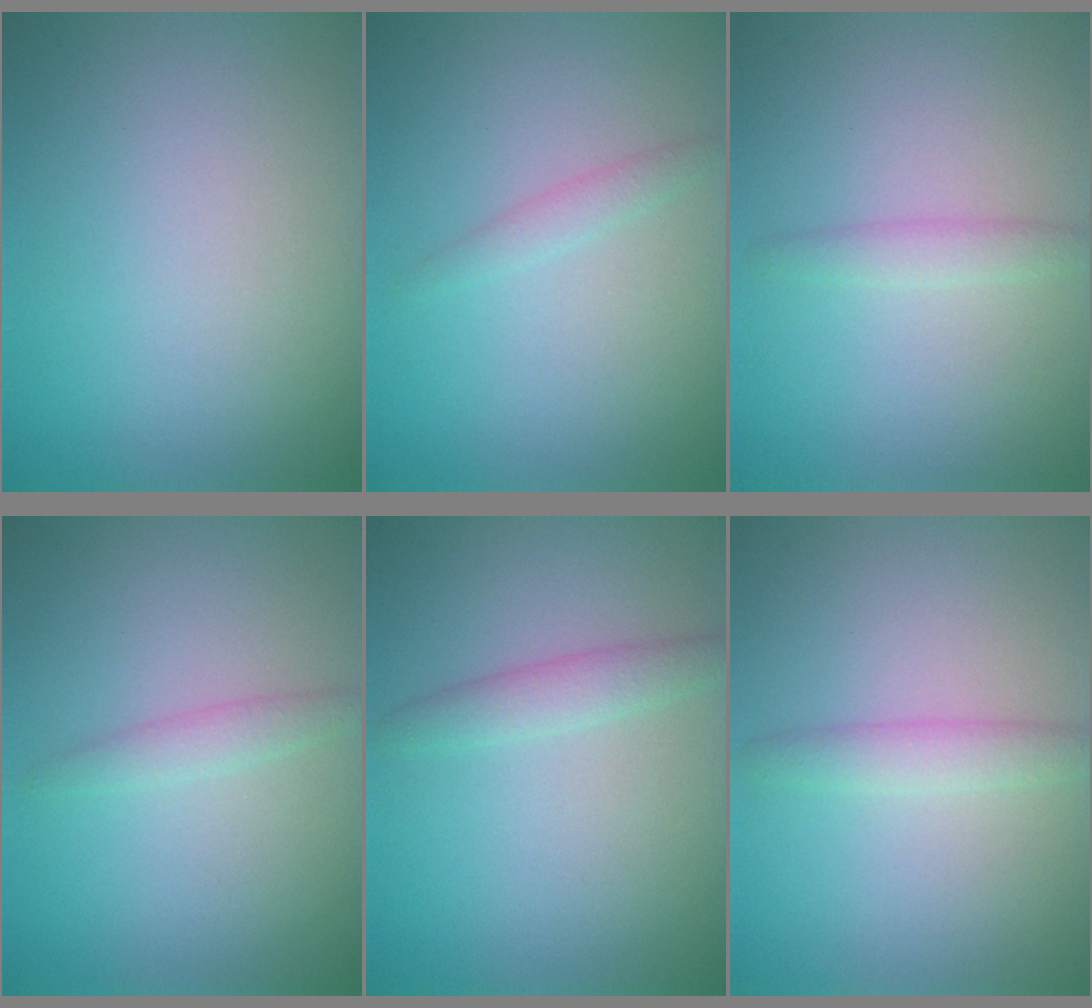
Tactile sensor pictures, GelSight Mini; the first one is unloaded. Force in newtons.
{"total": 1.1, "press": 1.1, "slide": 0.0}
{"total": 1.4, "press": 1.4, "slide": 0.0}
{"total": 1.4, "press": 1.4, "slide": 0.1}
{"total": 1.8, "press": 1.8, "slide": 0.1}
{"total": 1.8, "press": 1.8, "slide": 0.1}